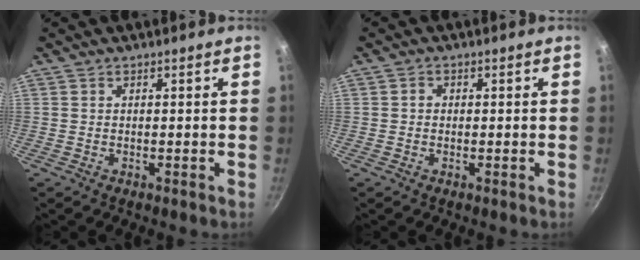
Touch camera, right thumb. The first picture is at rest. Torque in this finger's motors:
{"motor_torque": [-0.33, -0.15, -0.02, -0.07, 0.00]}